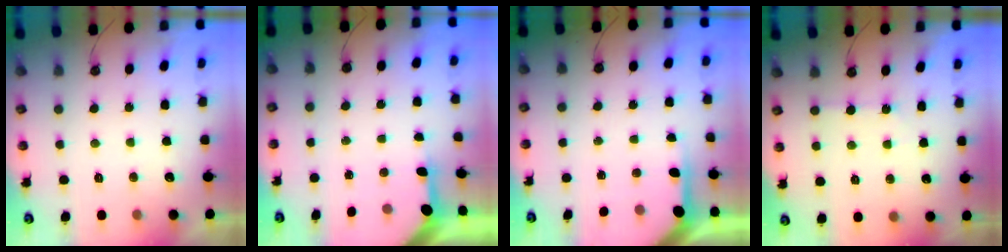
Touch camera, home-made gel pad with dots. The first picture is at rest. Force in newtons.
{"total": 3.3, "press": 3.3, "slide": 0.4}
{"total": 4.8, "press": 4.8, "slide": 0.2}
{"total": 2.9, "press": 2.9, "slide": 0.5}